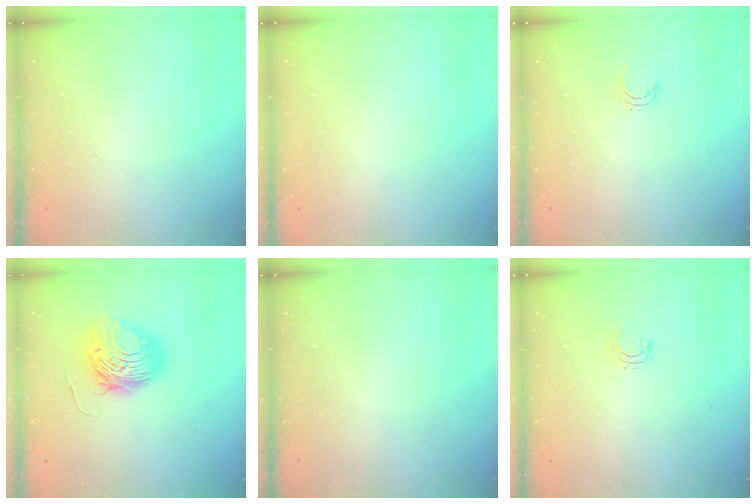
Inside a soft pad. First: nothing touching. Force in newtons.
{"total": 0.0}
{"total": 2.8, "press": 2.7, "slide": 0.5}
{"total": 11.0, "press": 11.0, "slide": 0.8}
{"total": 0.0}
{"total": 4.7, "press": 4.7, "slide": 0.3}